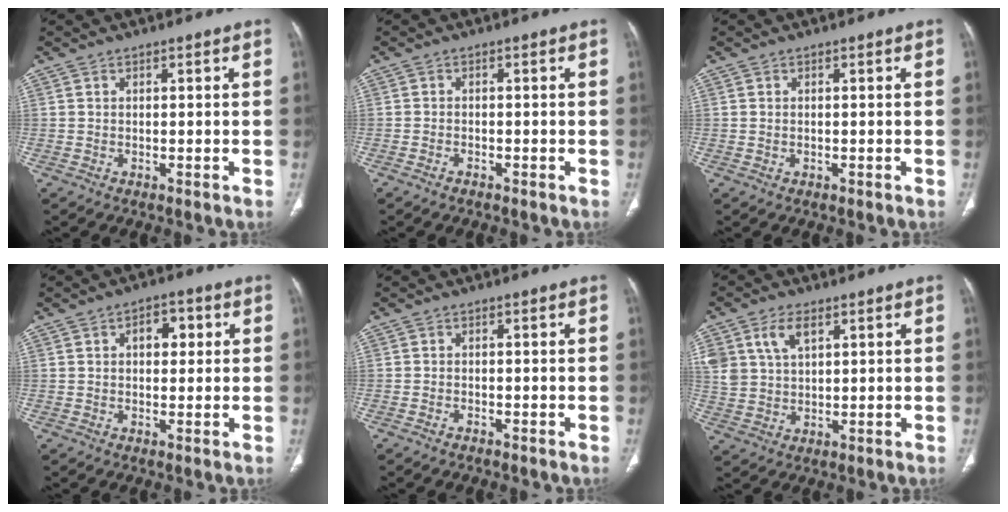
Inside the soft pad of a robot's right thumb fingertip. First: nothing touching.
{"total": 1.0, "force": [-0.8, 0.4, 0.3], "torque": [-0.009, 0.007, -0.013]}
{"total": 0.0}
{"total": 5.1, "force": [1.3, 3.3, 3.8], "torque": [-0.032, 0.006, 0.015]}
{"total": 0.6, "force": [-0.5, 0.3, 0.2], "torque": [-0.005, 0.005, -0.009]}
{"total": 8.7, "force": [4.0, 5.3, 5.6], "torque": [-0.110, -0.005, 0.085]}